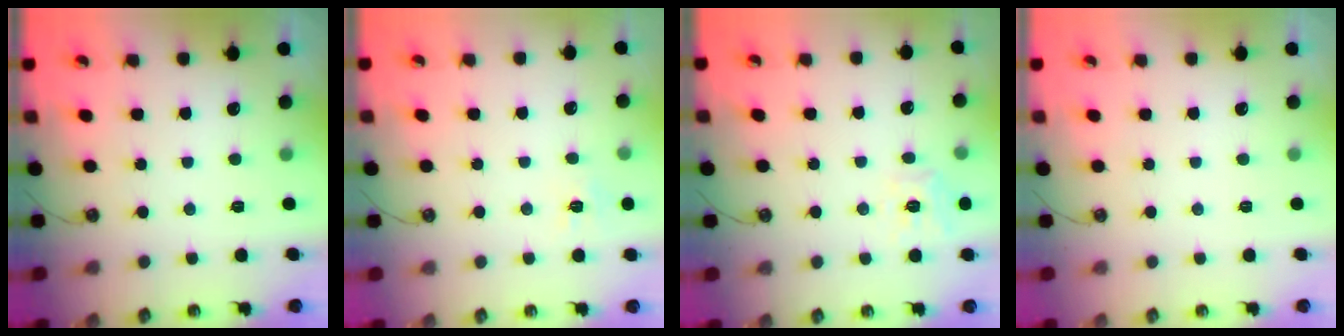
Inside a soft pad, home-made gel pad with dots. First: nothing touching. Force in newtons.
{"total": 5.6, "press": 5.6, "slide": 0.6}
{"total": 10.2, "press": 10.1, "slide": 1.2}
{"total": 0.0}